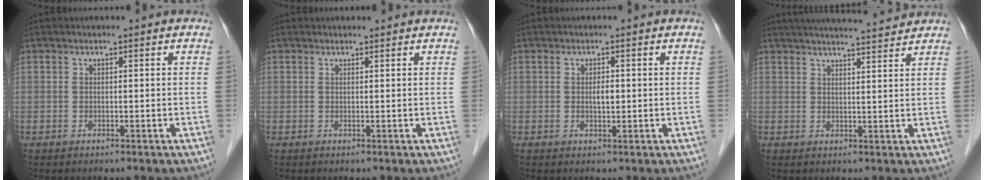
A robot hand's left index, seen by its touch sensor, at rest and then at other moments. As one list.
[{"total": 1.0, "force": [1.0, 0.0, 0.2], "torque": [-0.007, 0.001, 0.013]}, {"total": 1.3, "force": [-0.3, 0.6, 1.1], "torque": [-0.020, -0.004, -0.004]}, {"total": 11.4, "force": [10.5, 0.5, 4.4], "torque": [-0.069, 0.012, 0.140]}]